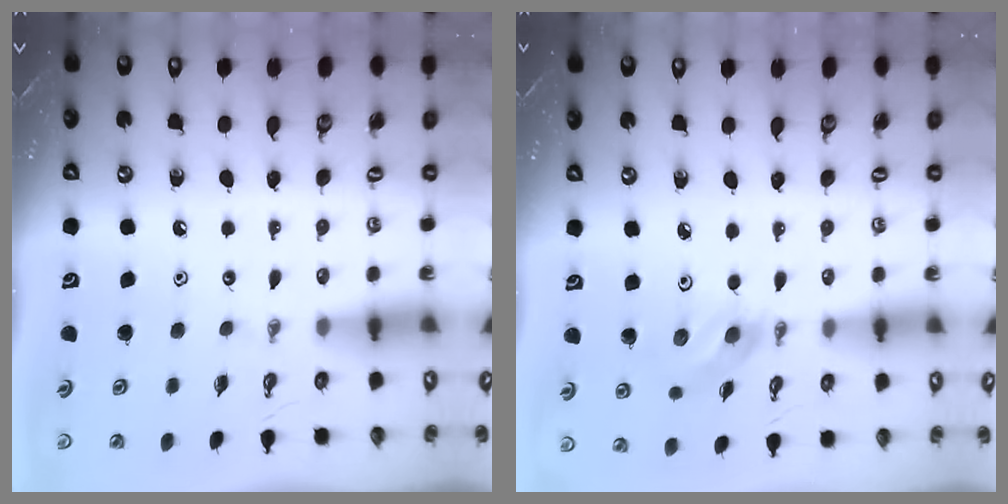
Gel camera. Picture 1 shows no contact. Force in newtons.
{"total": 7.5, "press": 7.2, "slide": 2.1}